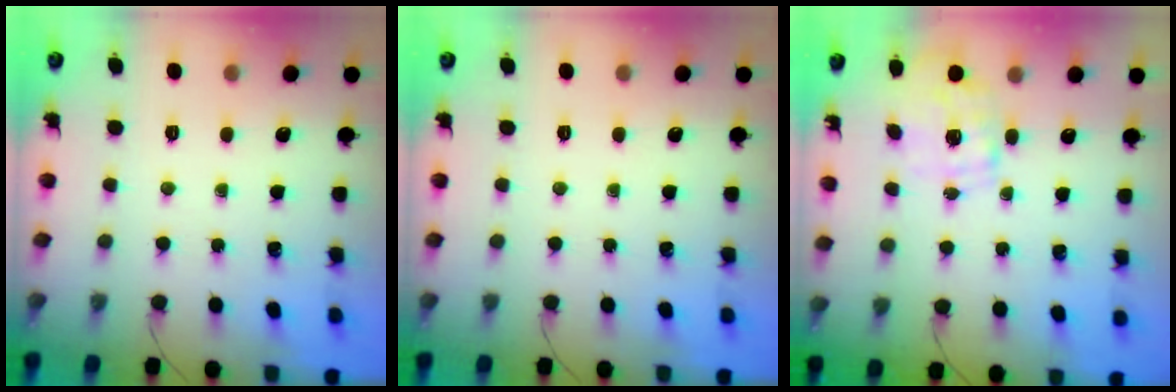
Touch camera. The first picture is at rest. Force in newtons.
{"total": 0.0}
{"total": 2.3, "press": 2.3, "slide": 0.3}